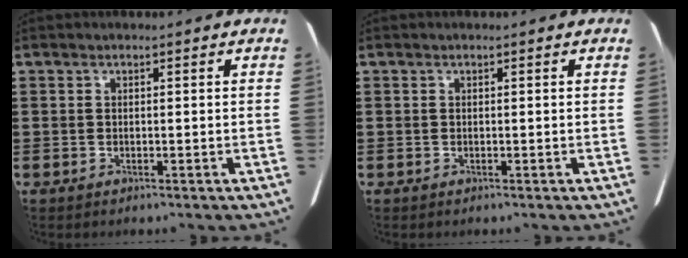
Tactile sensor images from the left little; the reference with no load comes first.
{"total": 0.0}